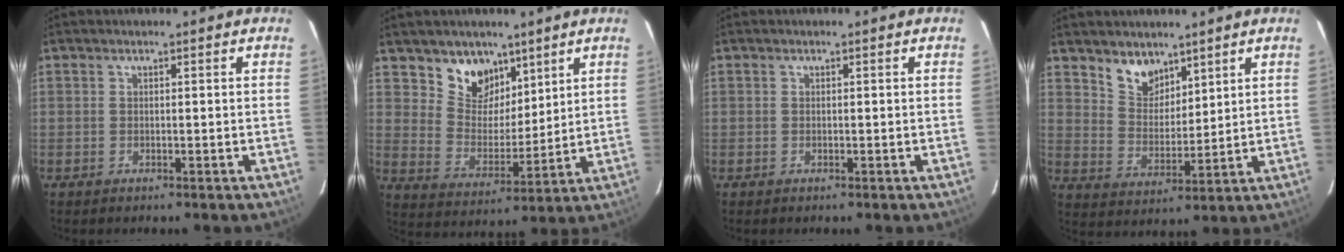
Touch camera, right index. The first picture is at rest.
{"total": 9.7, "force": [6.6, 6.5, 2.9], "torque": [-0.053, -0.004, 0.125]}
{"total": 0.0}
{"total": 7.3, "force": [5.5, 4.2, 2.5], "torque": [-0.036, 0.006, 0.109]}